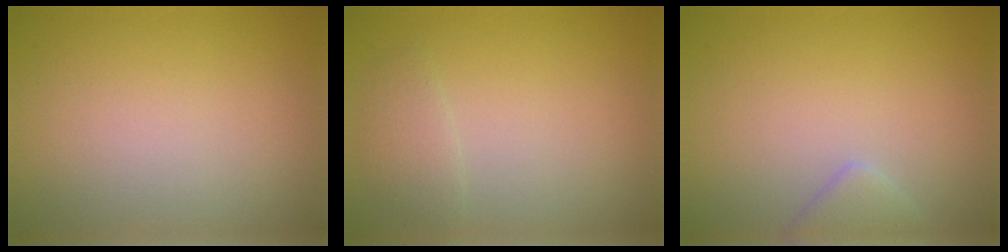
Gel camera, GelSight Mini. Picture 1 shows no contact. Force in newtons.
{"total": 1.5, "press": 1.5, "slide": 0.1}
{"total": 1.7, "press": 1.7, "slide": 0.1}